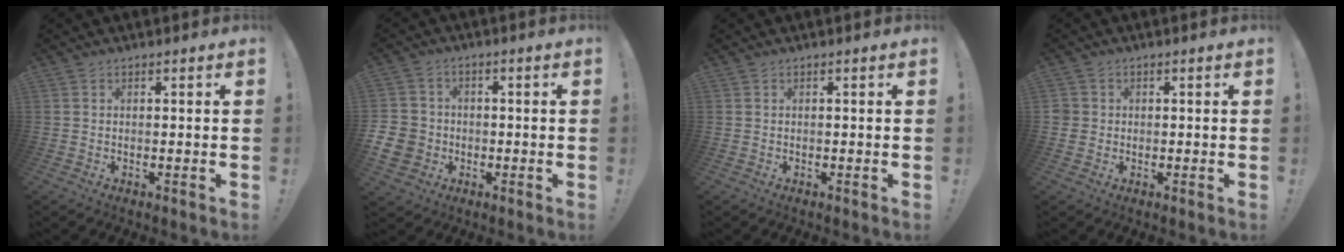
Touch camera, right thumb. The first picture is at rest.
{"total": 9.0, "force": [-2.8, 8.0, 3.1], "torque": [-0.064, 0.021, -0.048]}
{"total": 0.0}
{"total": 4.7, "force": [-0.1, 4.5, 1.2], "torque": [-0.035, 0.004, -0.002]}